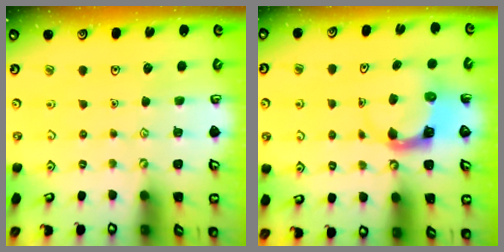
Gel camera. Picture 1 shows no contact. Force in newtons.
{"total": 4.0, "press": 4.0, "slide": 0.3}